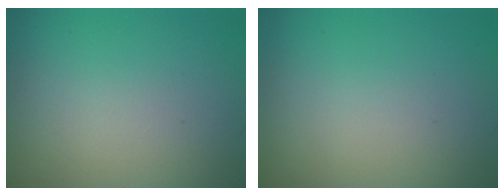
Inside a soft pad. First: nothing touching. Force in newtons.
{"total": 0.0}